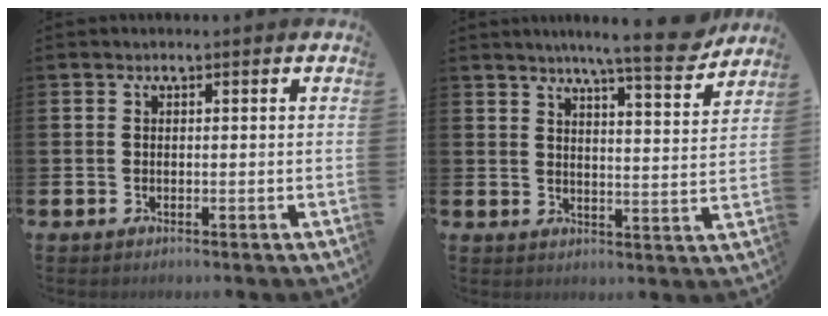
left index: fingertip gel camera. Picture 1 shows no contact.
{"total": 8.3, "force": [7.4, 0.0, 3.7], "torque": [-0.064, -0.040, 0.124]}